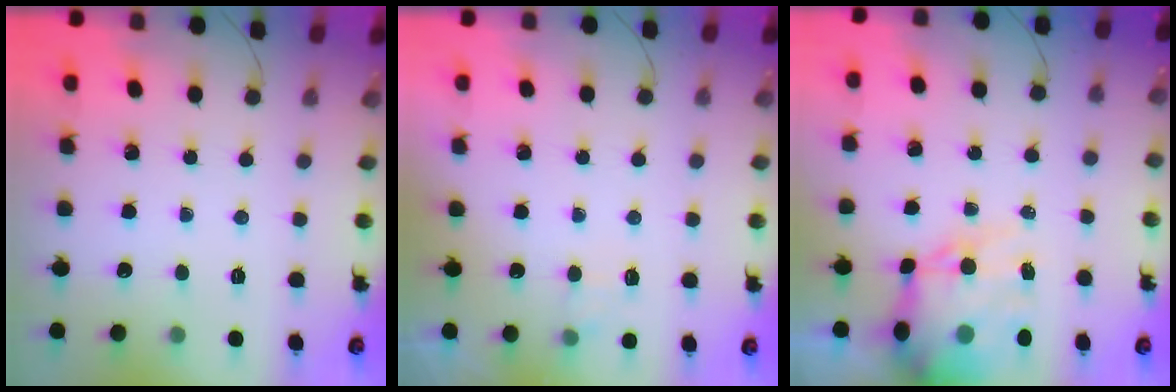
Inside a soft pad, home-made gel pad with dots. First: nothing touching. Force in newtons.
{"total": 5.1, "press": 4.8, "slide": 1.5}
{"total": 15.1, "press": 14.7, "slide": 3.6}